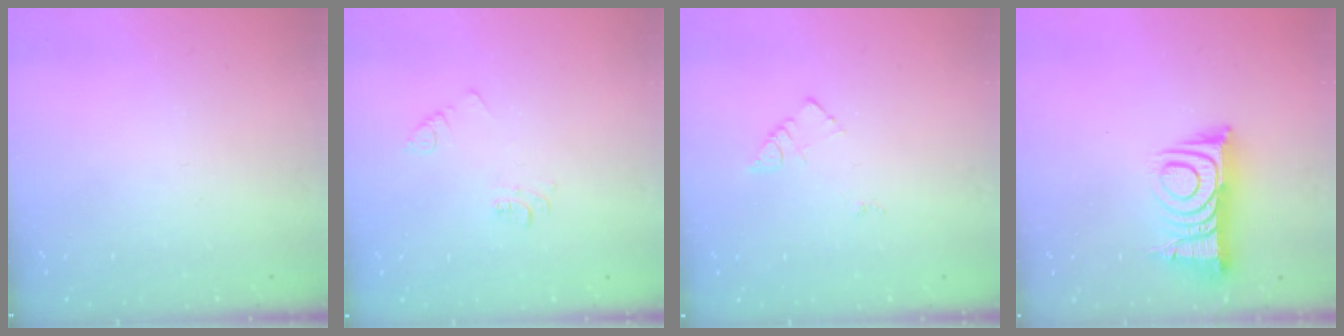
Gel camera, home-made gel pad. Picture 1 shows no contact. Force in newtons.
{"total": 3.6, "press": 3.6, "slide": 0.6}
{"total": 3.7, "press": 3.7, "slide": 0.3}
{"total": 11.0, "press": 11.0, "slide": 0.6}